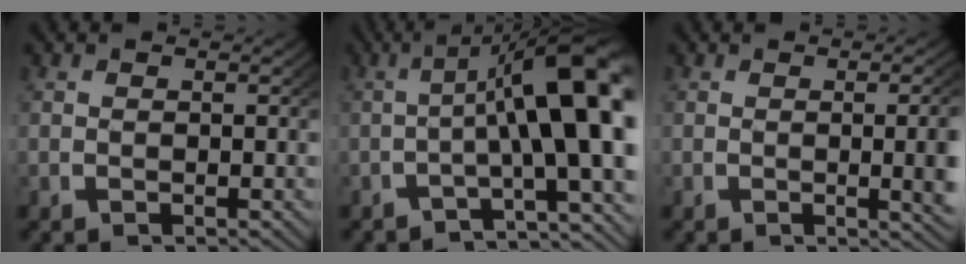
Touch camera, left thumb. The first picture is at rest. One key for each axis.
{"total": 11.4, "fx": -1.2, "fy": 4.2, "fz": 10.5, "tx": -0.138, "ty": -0.006, "tz": -0.017}
{"total": 4.2, "fx": 0.0, "fy": 1.1, "fz": 4.1, "tx": -0.043, "ty": 0.001, "tz": -0.003}